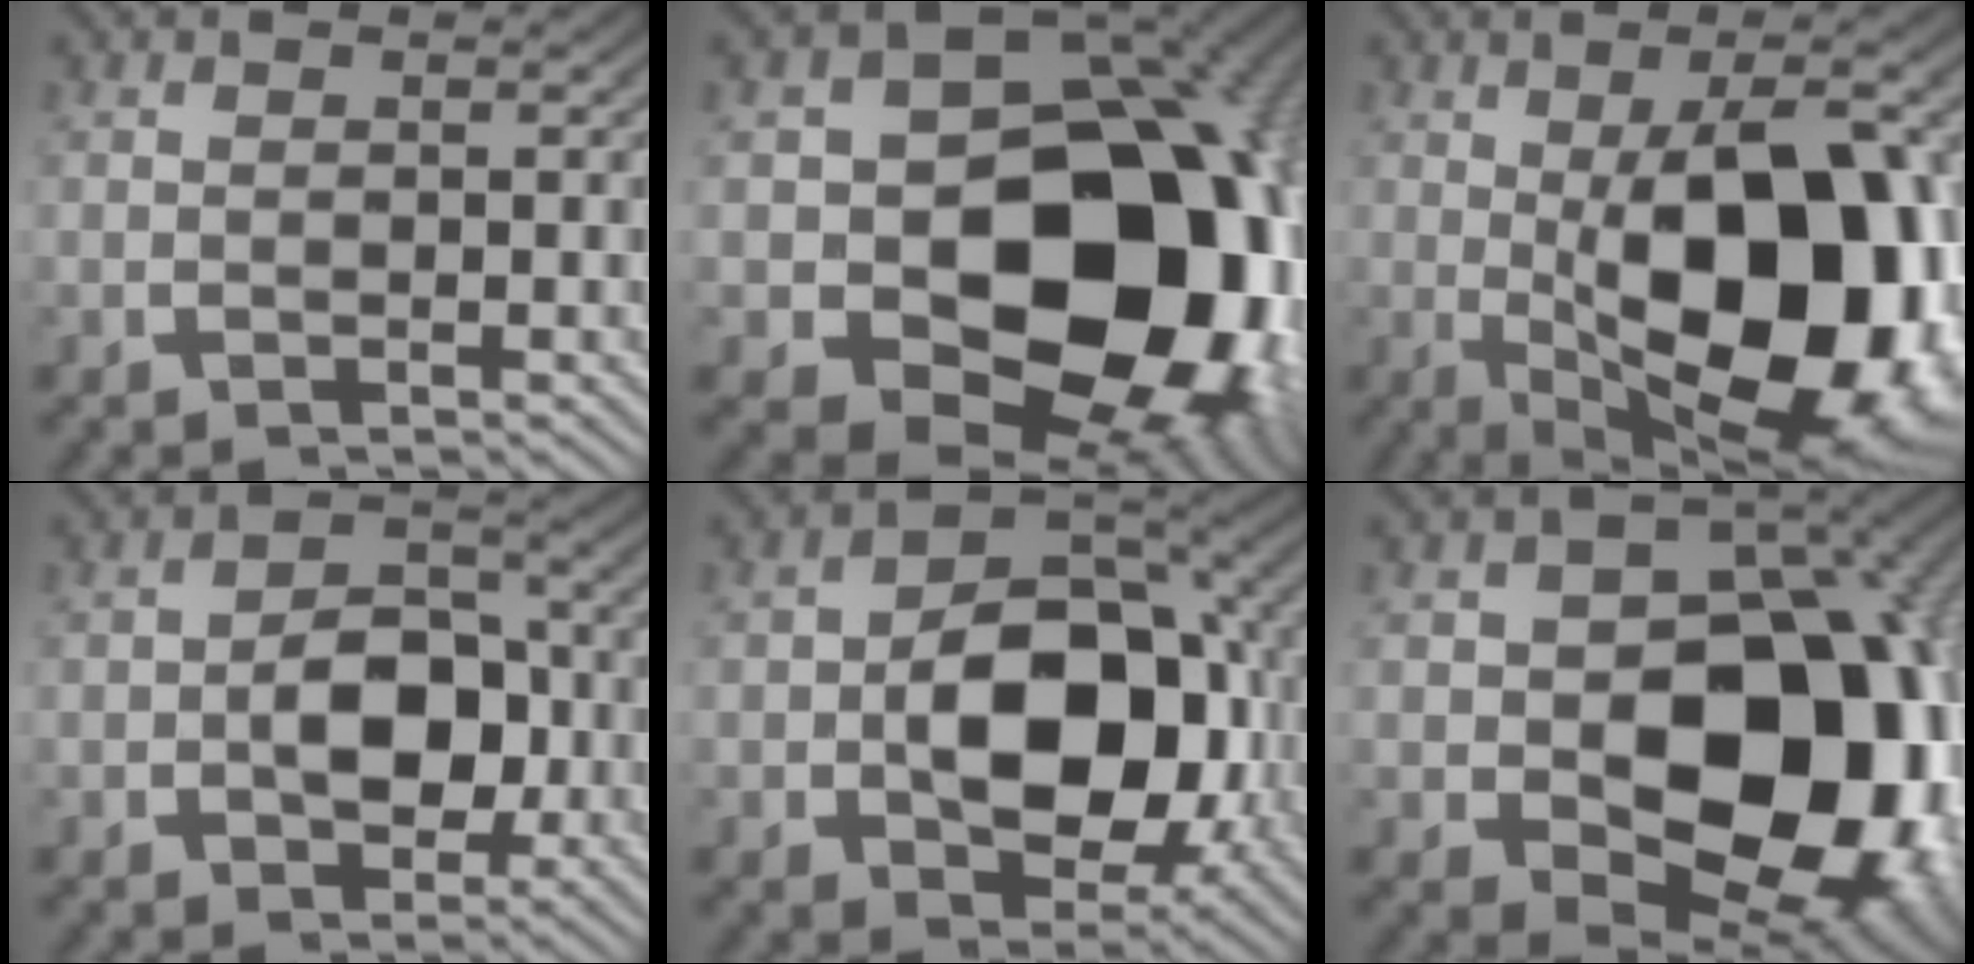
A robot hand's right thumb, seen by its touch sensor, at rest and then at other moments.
{"total": 29.8, "force": [-3.3, 20.1, 21.8], "torque": [-0.354, -0.105, -0.010]}
{"total": 20.7, "force": [-3.2, 11.4, 17.0], "torque": [-0.273, -0.060, -0.012]}
{"total": 6.2, "force": [-0.8, 4.3, 4.3], "torque": [-0.071, -0.016, -0.006]}
{"total": 12.4, "force": [-1.2, 8.3, 9.1], "torque": [-0.166, -0.026, -0.008]}
{"total": 23.3, "force": [-2.6, 15.5, 17.2], "torque": [-0.280, -0.086, -0.002]}